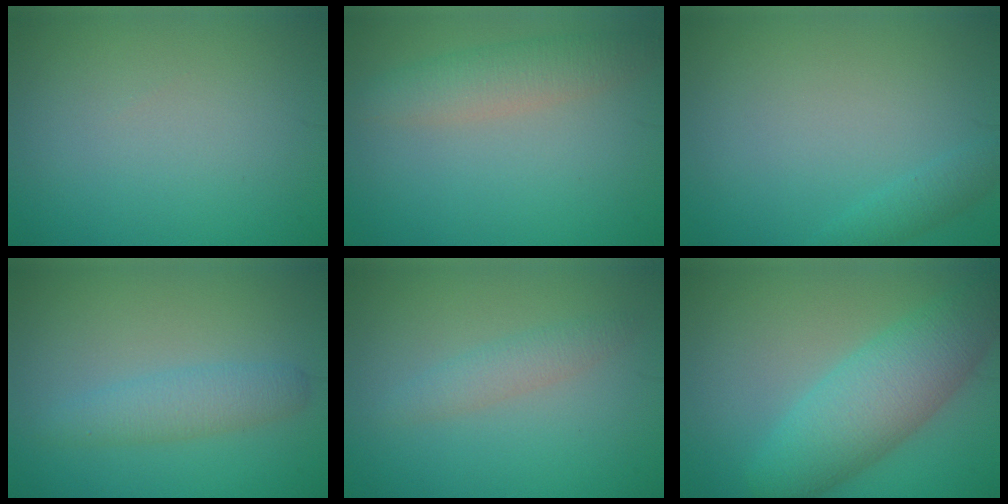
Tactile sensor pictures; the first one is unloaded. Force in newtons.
{"total": 3.2, "press": 3.2, "slide": 0.0}
{"total": 1.3, "press": 1.3, "slide": 0.1}
{"total": 2.4, "press": 2.4, "slide": 0.1}
{"total": 1.8, "press": 1.8, "slide": 0.0}
{"total": 6.7, "press": 6.7, "slide": 0.2}